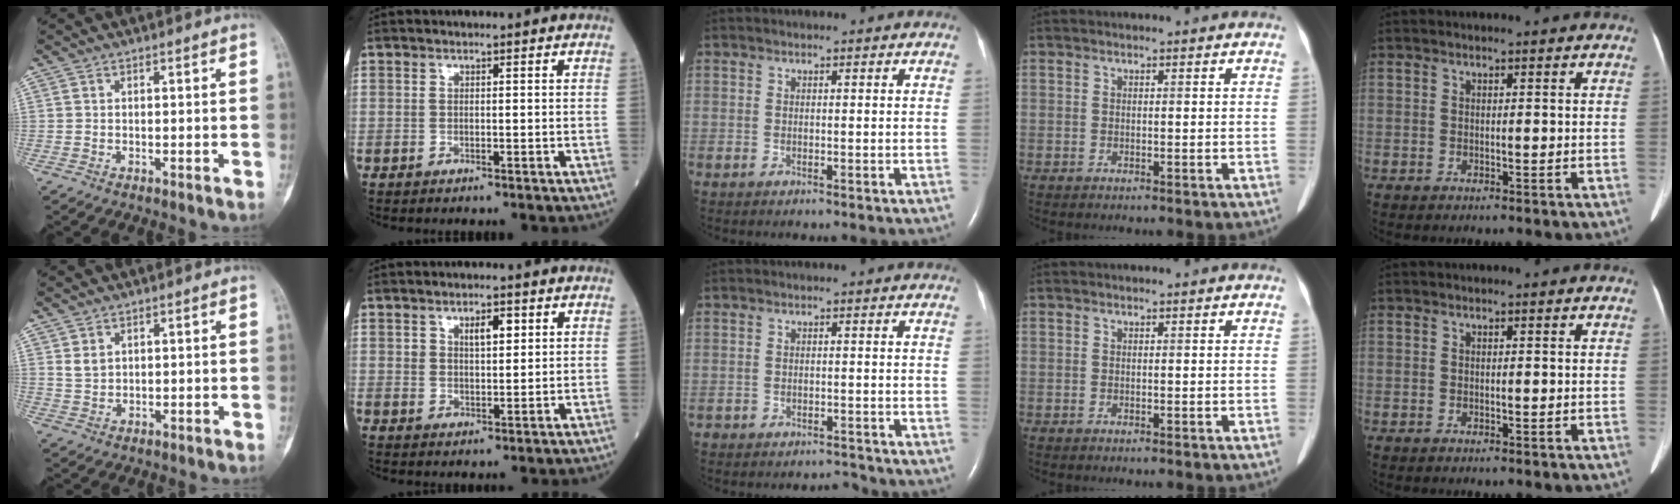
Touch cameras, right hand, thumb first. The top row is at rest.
{"thumb": {"total": 2.3, "force": [1.2, 1.6, 1.2], "torque": [-0.019, -0.007, 0.030]}, "index": {"total": 3.9, "force": [1.8, 1.8, 3.0], "torque": [-0.048, 0.001, 0.031]}, "middle": {"total": 2.1, "force": [-2.1, 0.4, -0.4], "torque": [0.010, -0.007, -0.031]}}